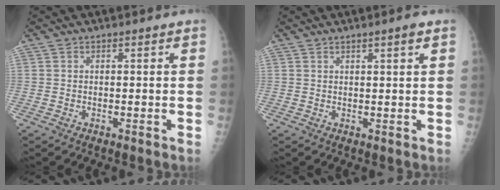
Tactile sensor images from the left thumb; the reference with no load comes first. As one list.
[{"total": 1.9, "force": [1.2, 0.1, 1.5], "torque": [-0.022, -0.005, 0.018]}]